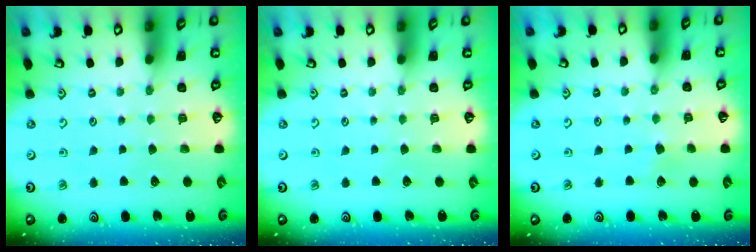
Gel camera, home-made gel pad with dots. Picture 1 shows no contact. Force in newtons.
{"total": 0.0}
{"total": 2.9, "press": 2.9, "slide": 0.3}